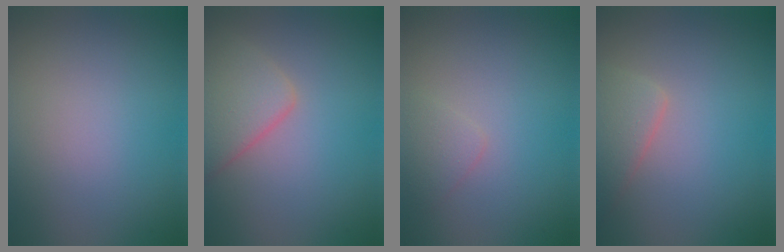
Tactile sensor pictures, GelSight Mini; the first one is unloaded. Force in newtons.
{"total": 4.2, "press": 4.2, "slide": 0.2}
{"total": 1.2, "press": 1.2, "slide": 0.0}
{"total": 2.8, "press": 2.8, "slide": 0.3}